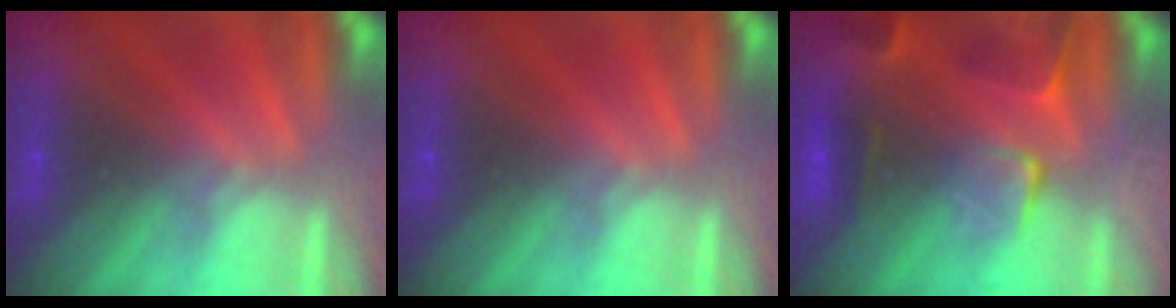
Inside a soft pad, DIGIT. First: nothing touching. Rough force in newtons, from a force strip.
{"total": 0.0}
{"total": 12.7}